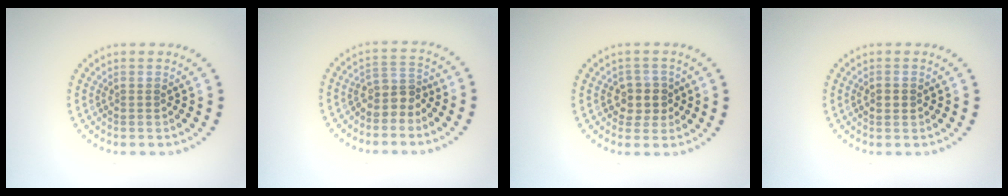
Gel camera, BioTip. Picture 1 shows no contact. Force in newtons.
{"total": 2.6, "press": 2.0, "slide": 1.7}
{"total": 2.6, "press": 2.4, "slide": 1.1}
{"total": 1.7, "press": 1.7, "slide": 0.1}